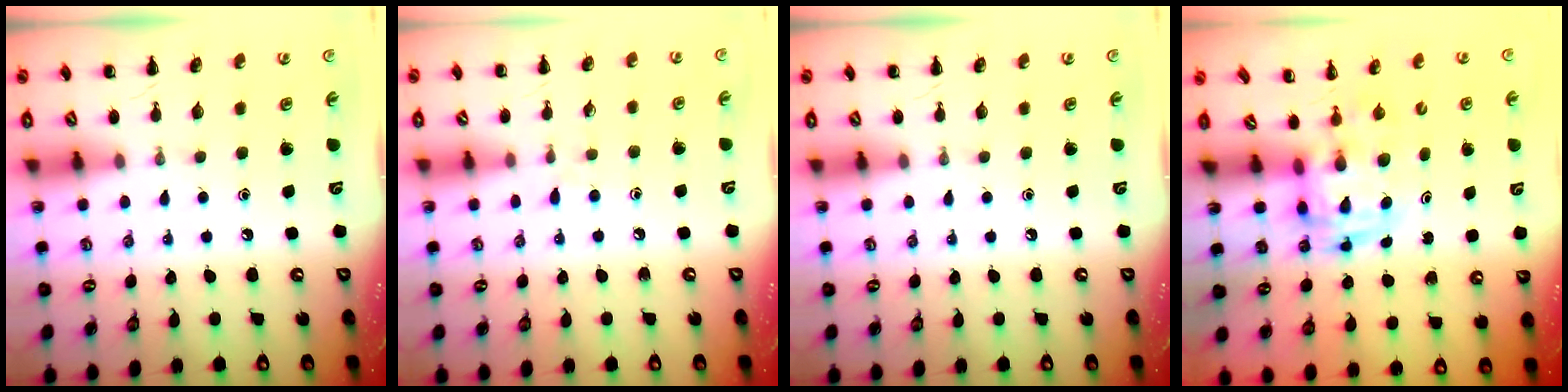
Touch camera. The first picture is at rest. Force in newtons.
{"total": 4.3, "press": 3.8, "slide": 2.0}
{"total": 0.0}
{"total": 2.8, "press": 2.7, "slide": 0.6}